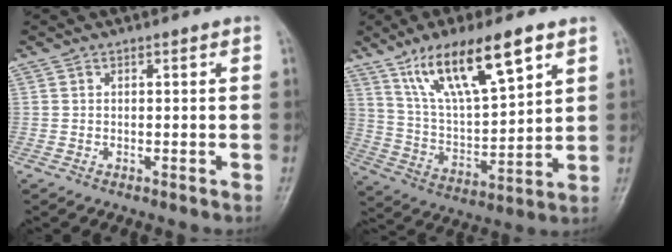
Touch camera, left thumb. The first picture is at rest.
{"total": 17.1, "force": [10.0, 5.4, 12.8], "torque": [-0.204, -0.035, 0.193]}